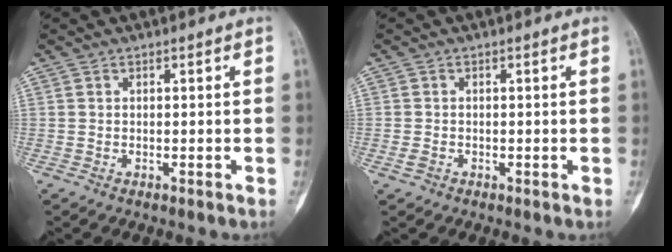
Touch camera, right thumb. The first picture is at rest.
{"total": 1.1, "force": [-0.5, 0.8, 0.3], "torque": [-0.007, 0.003, -0.010]}